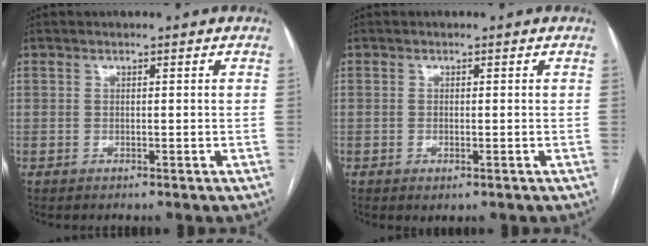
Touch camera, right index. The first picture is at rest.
{"total": 1.0, "force": [-0.3, 0.4, 0.8], "torque": [-0.013, -0.005, 0.000]}